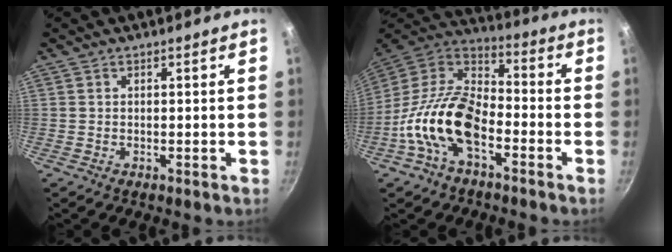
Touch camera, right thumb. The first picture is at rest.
{"total": 17.1, "force": [-6.2, 9.5, 12.9], "torque": [-0.222, 0.051, -0.137]}